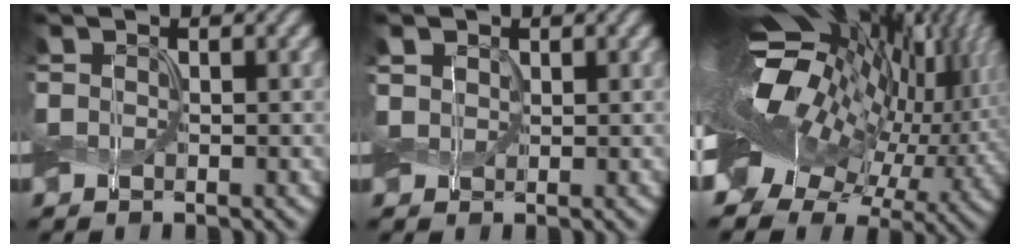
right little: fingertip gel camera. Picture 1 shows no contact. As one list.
[{"total": 1.5, "force": [0.6, 1.2, 0.6], "torque": [-0.023, -0.002, 0.008]}, {"total": 18.7, "force": [1.2, 10.2, 15.6], "torque": [-0.262, -0.003, 0.020]}]